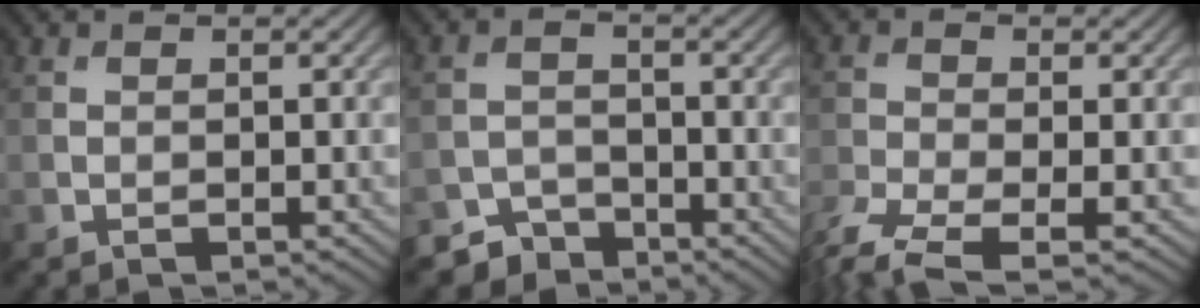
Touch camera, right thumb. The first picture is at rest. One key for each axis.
{"total": 3.8, "fx": -3.4, "fy": 1.6, "fz": 0.4, "tx": 0.000, "ty": 0.001, "tz": -0.067}
{"total": 6.1, "fx": -3.9, "fy": 2.0, "fz": 4.3, "tx": -0.100, "ty": -0.018, "tz": -0.081}